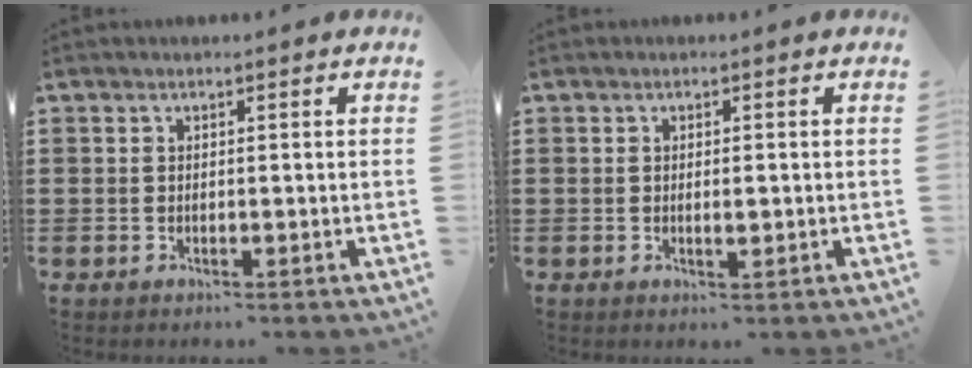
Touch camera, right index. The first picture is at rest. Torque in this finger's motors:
{"motor_torque": [-0.13, 0.56, 0.01, 0.04]}